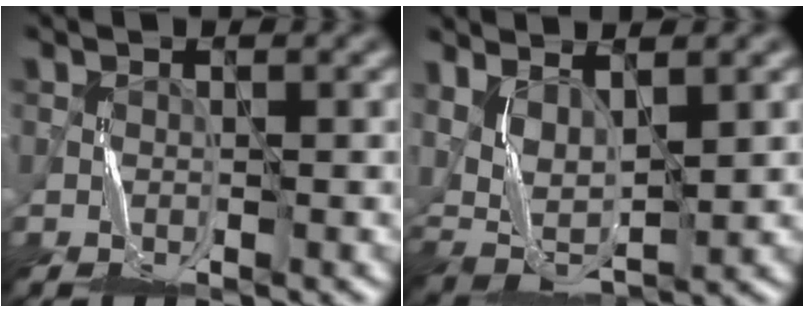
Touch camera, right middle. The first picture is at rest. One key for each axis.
{"total": 5.0, "fx": 1.7, "fy": 2.4, "fz": 4.0, "tx": -0.095, "ty": -0.006, "tz": 0.040}